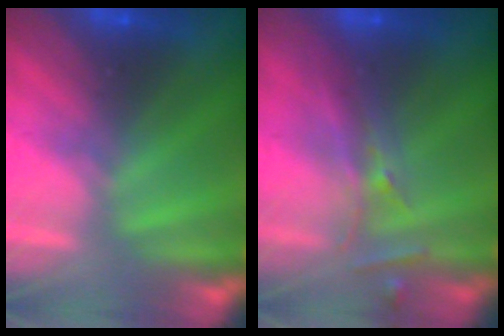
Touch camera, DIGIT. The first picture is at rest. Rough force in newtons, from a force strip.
{"total": 2.6}